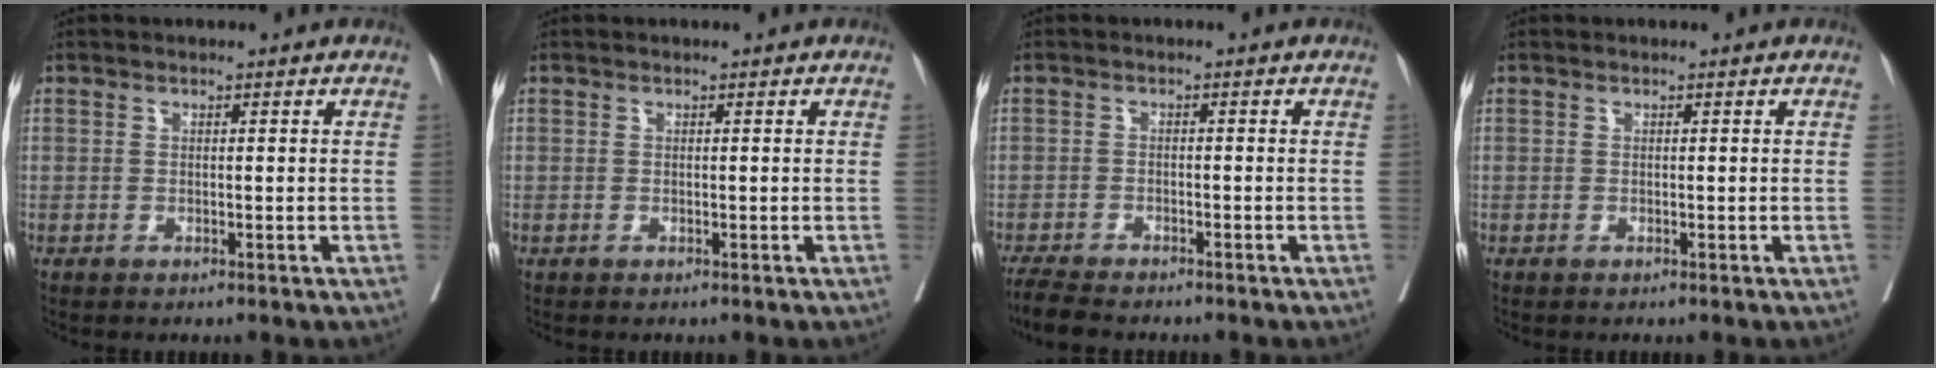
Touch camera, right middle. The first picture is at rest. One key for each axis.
{"total": 0.0}
{"total": 5.7, "fx": -5.1, "fy": 1.1, "fz": 2.4, "tx": -0.040, "ty": -0.015, "tz": -0.086}
{"total": 0.0}